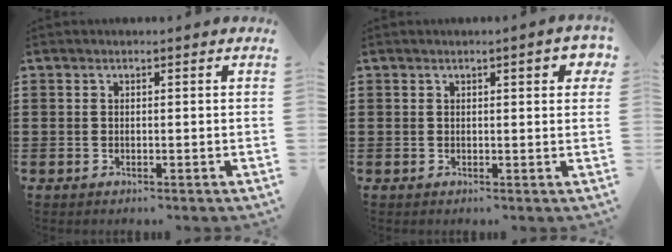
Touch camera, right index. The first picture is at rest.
{"total": 2.4, "force": [0.8, 0.5, 2.2], "torque": [-0.027, -0.001, 0.009]}